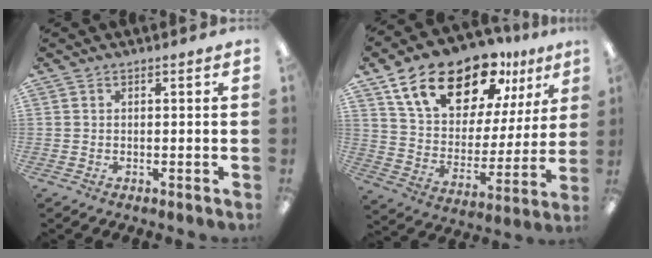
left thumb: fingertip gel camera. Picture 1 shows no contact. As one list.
[{"total": 21.1, "force": [14.6, 10.1, 11.3], "torque": [-0.203, -0.075, 0.260]}]